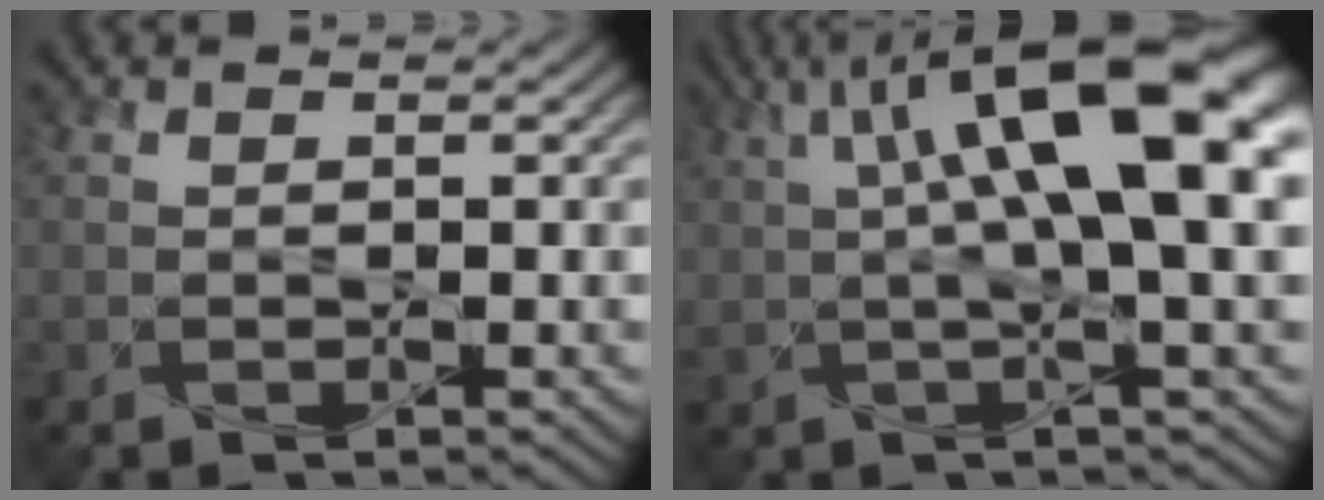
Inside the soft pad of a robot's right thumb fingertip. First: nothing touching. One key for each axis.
{"total": 14.4, "fx": 4.0, "fy": 4.0, "fz": 13.3, "tx": -0.217, "ty": 0.008, "tz": 0.069}